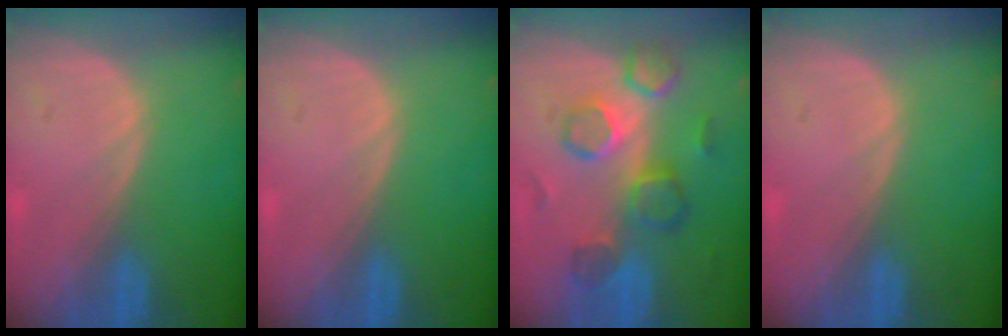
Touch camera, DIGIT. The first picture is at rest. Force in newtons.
{"total": 0.0}
{"total": 8.8, "press": 8.5, "slide": 2.3}
{"total": 0.0}